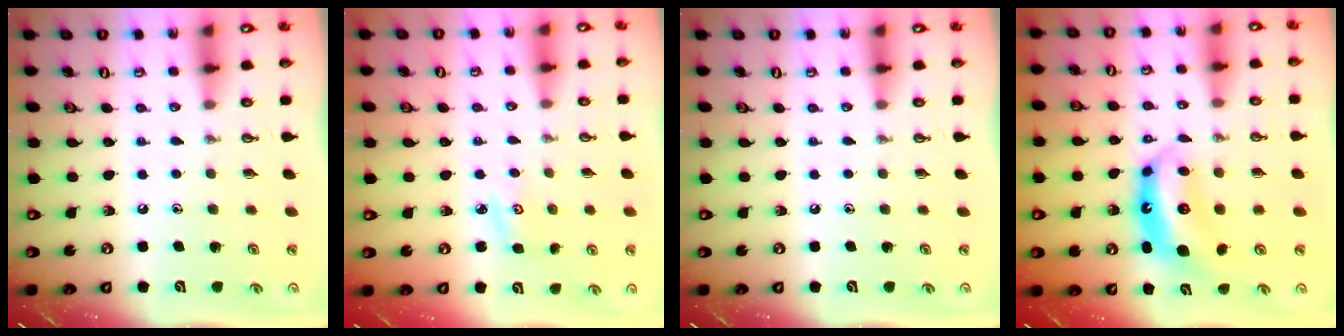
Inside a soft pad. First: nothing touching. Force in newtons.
{"total": 3.5, "press": 3.4, "slide": 0.4}
{"total": 0.0}
{"total": 7.5, "press": 7.4, "slide": 0.6}